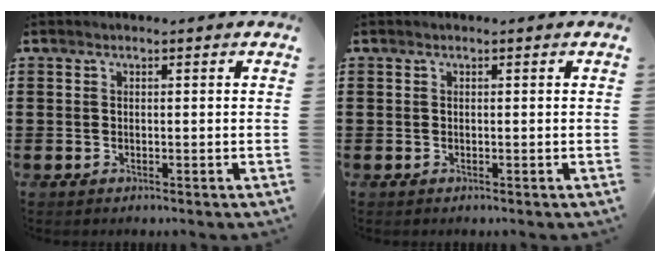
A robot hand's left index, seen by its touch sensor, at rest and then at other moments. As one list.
[{"total": 0.0}]